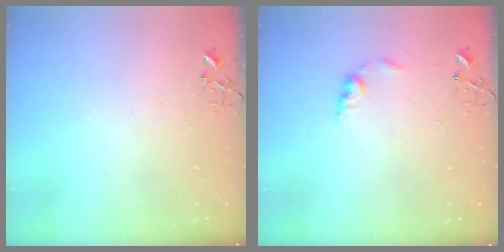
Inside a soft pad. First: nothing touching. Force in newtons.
{"total": 7.5, "press": 7.4, "slide": 0.3}